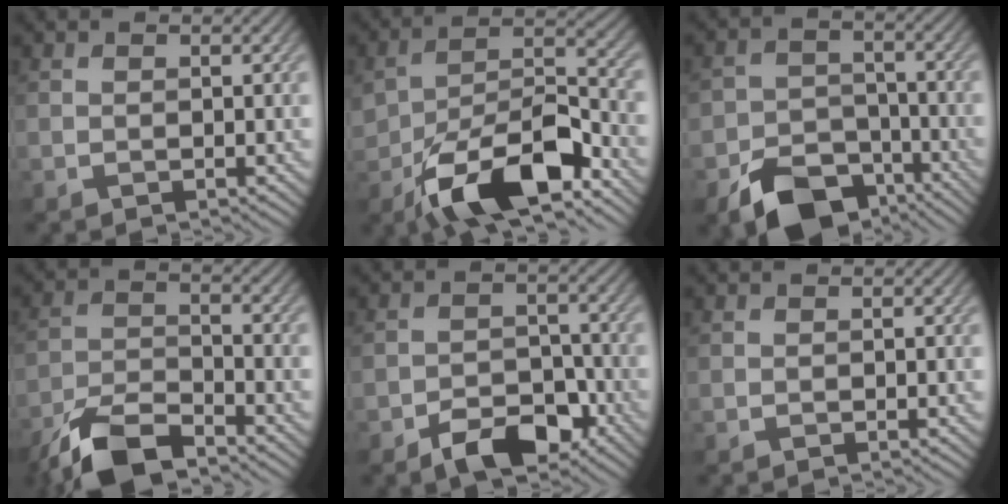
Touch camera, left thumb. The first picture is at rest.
{"total": 13.5, "force": [-7.7, 6.4, 9.1], "torque": [-0.171, -0.025, -0.140]}
{"total": 9.9, "force": [-6.5, 6.0, 4.4], "torque": [-0.085, -0.024, -0.115]}
{"total": 9.0, "force": [-7.0, 2.7, 5.0], "torque": [-0.098, -0.008, -0.143]}
{"total": 6.3, "force": [-4.0, 3.4, 3.4], "torque": [-0.051, 0.002, -0.076]}
{"total": 0.0}